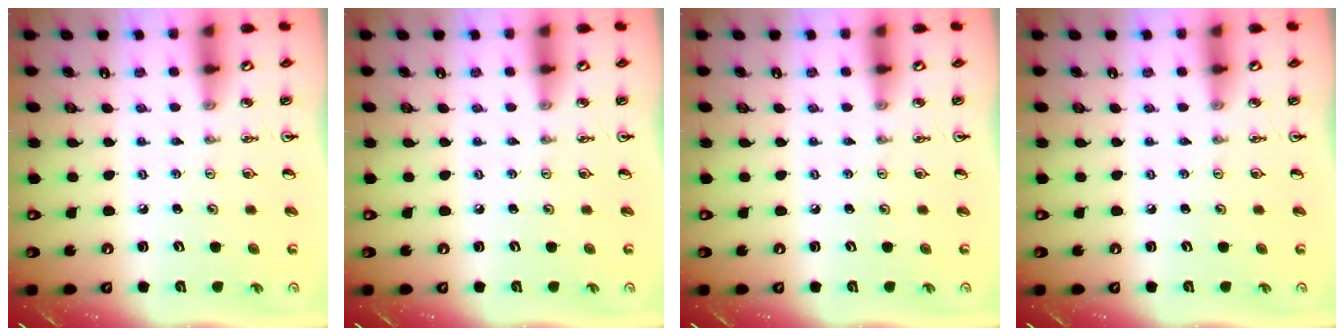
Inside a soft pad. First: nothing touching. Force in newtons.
{"total": 0.0}
{"total": 0.0}
{"total": 0.0}